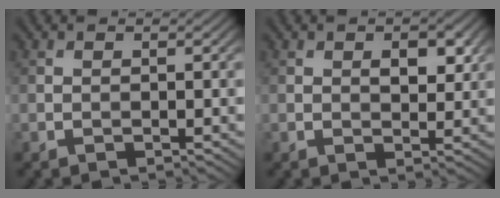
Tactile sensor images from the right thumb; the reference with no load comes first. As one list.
[{"total": 3.4, "force": [1.1, 1.8, 2.6], "torque": [-0.038, -0.002, 0.020]}]